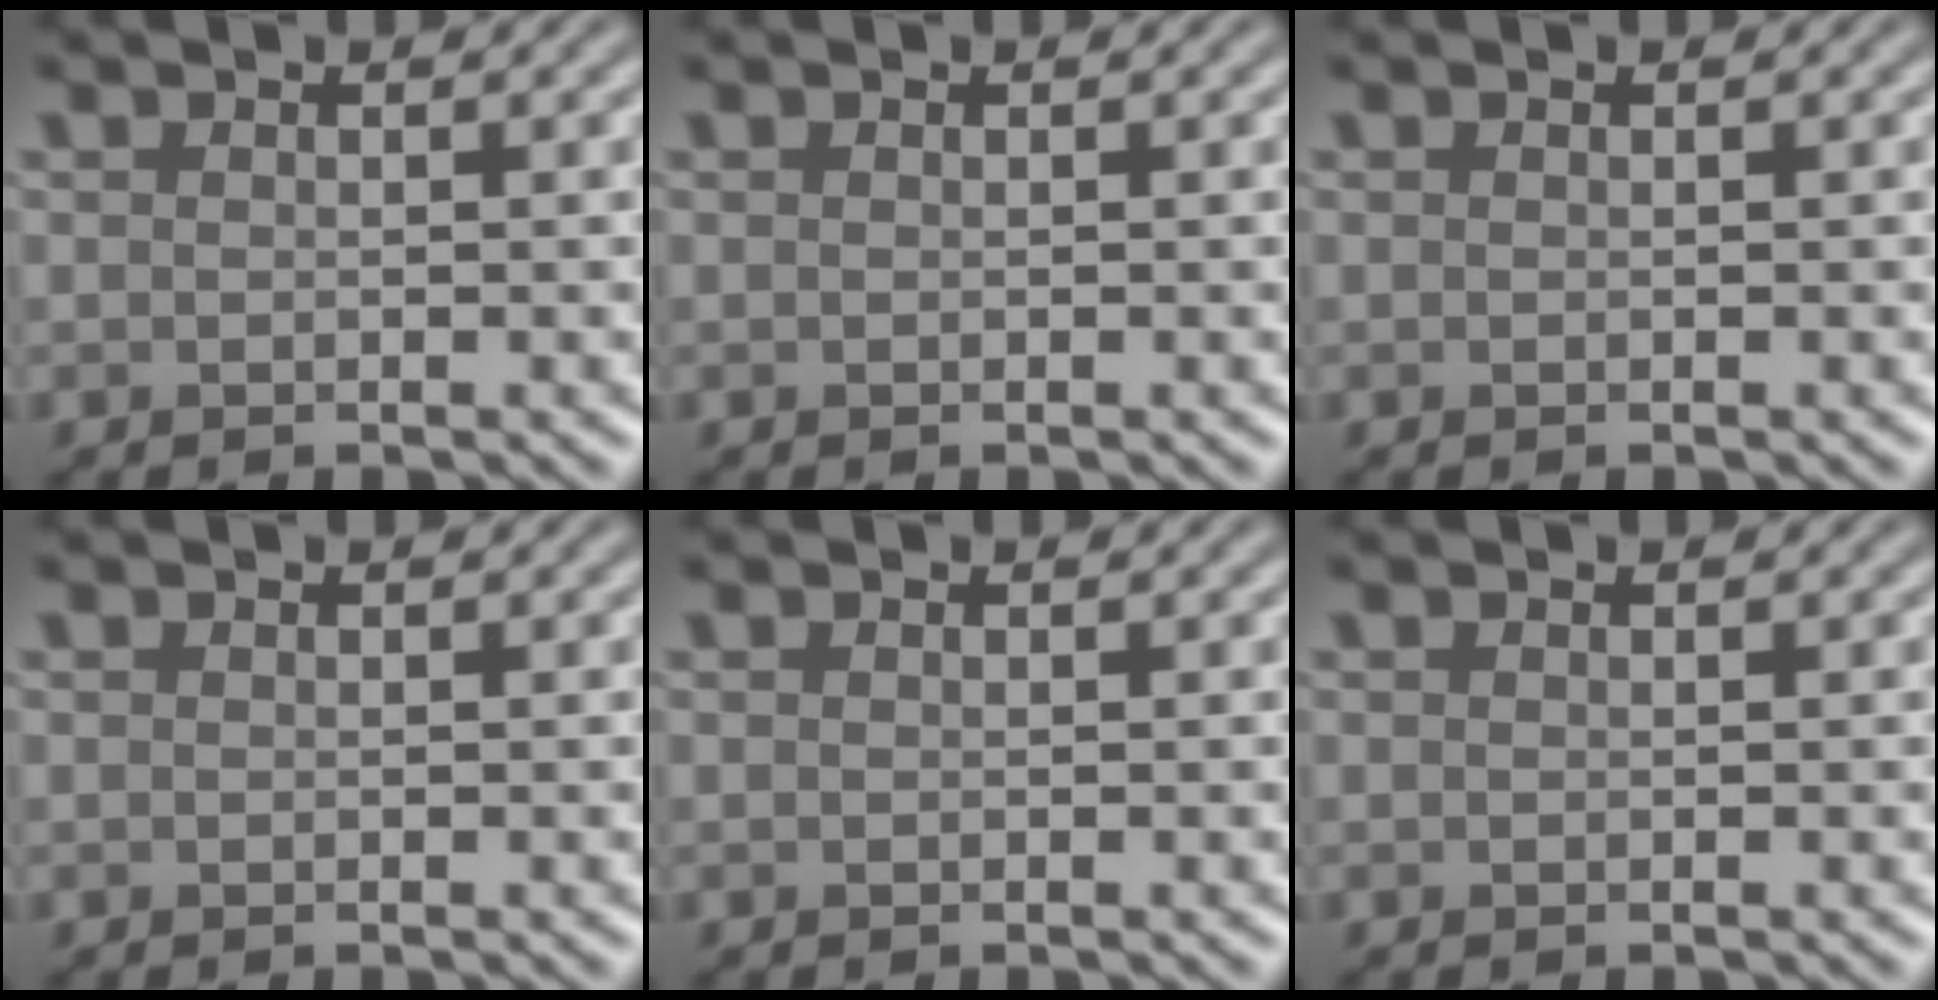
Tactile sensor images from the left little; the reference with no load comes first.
{"total": 0.0}
{"total": 0.0}
{"total": 0.0}
{"total": 0.0}
{"total": 0.0}